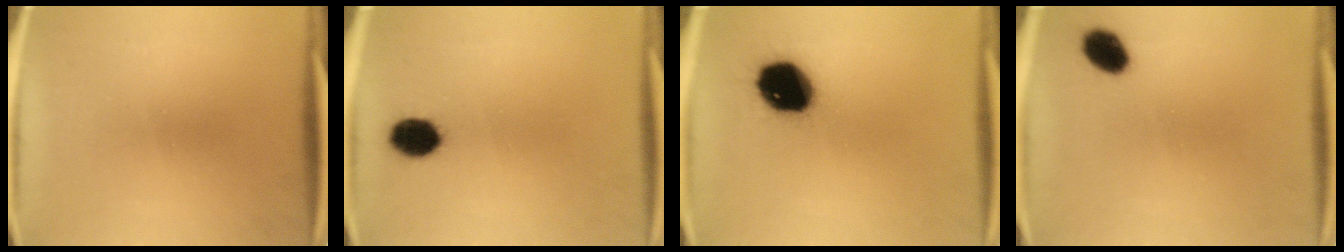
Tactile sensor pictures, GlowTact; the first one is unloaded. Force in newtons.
{"total": 6.3}
{"total": 14.9}
{"total": 5.5}